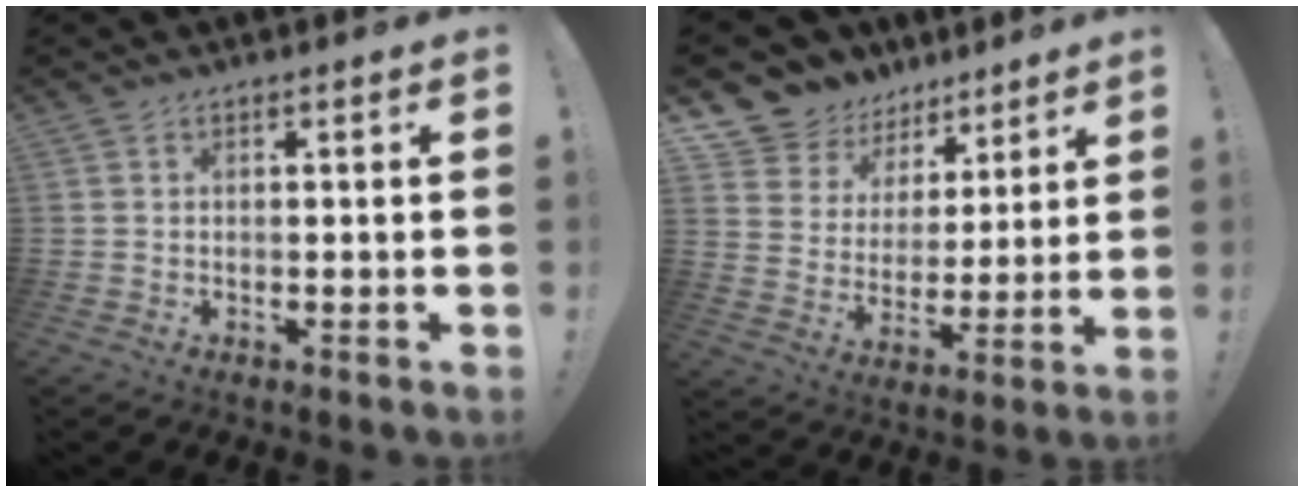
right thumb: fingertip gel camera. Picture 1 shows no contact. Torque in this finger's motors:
{"motor_torque": [-0.14, 0.51, -0.18, 0.46, -0.02]}